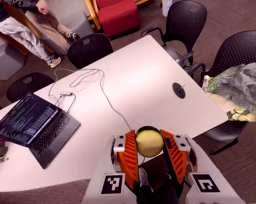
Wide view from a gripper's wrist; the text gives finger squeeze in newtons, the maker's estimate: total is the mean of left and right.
{"total": 8.5, "left": 7.9, "right": 9.0}